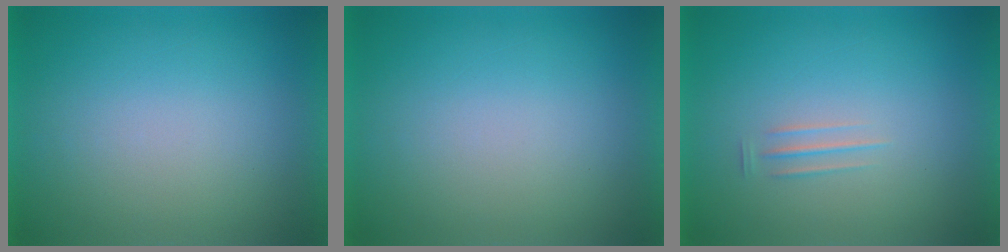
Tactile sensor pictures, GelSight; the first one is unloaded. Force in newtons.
{"total": 0.0}
{"total": 1.6}